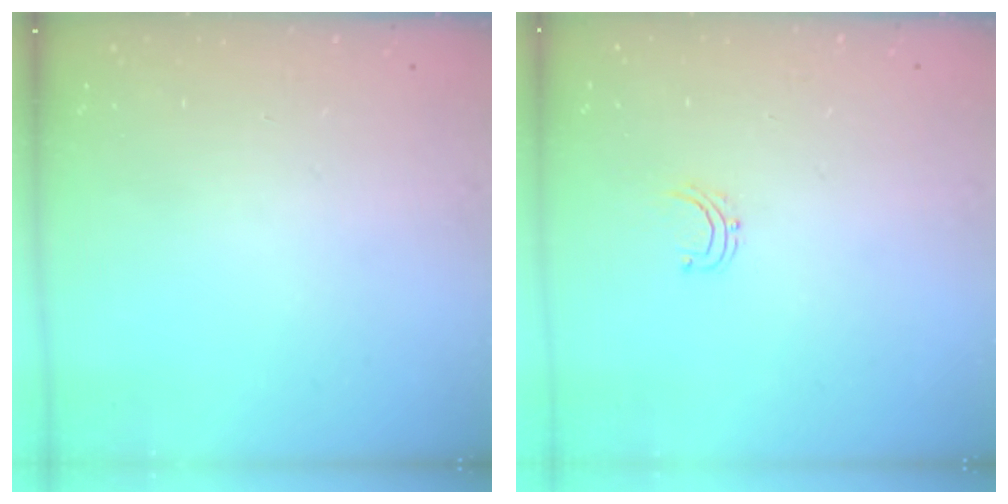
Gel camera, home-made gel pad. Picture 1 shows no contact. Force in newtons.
{"total": 3.6, "press": 3.5, "slide": 0.4}